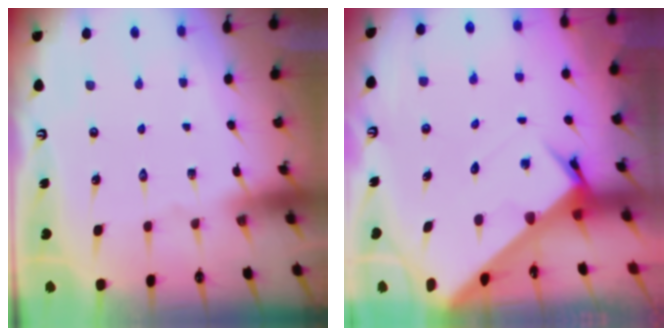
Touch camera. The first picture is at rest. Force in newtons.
{"total": 3.3, "press": 3.3, "slide": 0.3}